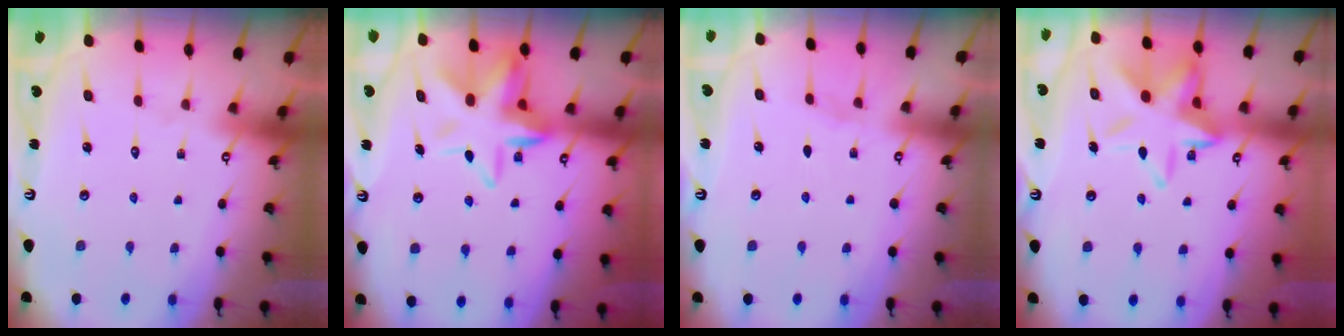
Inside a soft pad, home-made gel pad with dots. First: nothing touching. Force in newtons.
{"total": 11.9, "press": 11.6, "slide": 2.3}
{"total": 2.2, "press": 2.2, "slide": 0.3}
{"total": 14.0, "press": 13.9, "slide": 1.3}